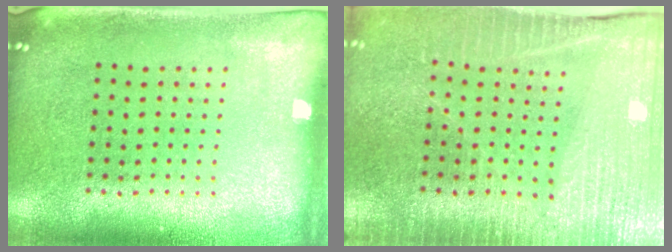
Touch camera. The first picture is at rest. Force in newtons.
{"total": 3.6, "press": 3.4, "slide": 1.1}